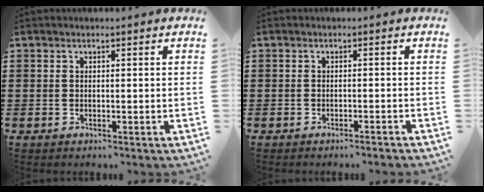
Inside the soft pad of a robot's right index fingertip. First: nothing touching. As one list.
[{"total": 1.0, "force": [-0.9, -0.3, 0.4], "torque": [-0.007, -0.003, -0.016]}]